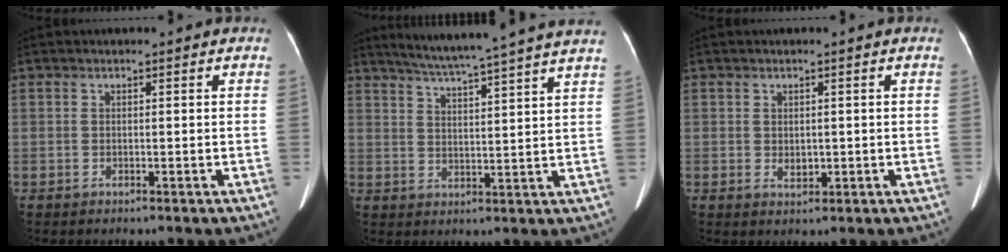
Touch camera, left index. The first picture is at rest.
{"total": 17.1, "force": [15.0, -1.4, 8.1], "torque": [-0.137, -0.007, 0.198]}
{"total": 1.6, "force": [-0.2, 1.2, 1.1], "torque": [-0.025, -0.006, 0.002]}